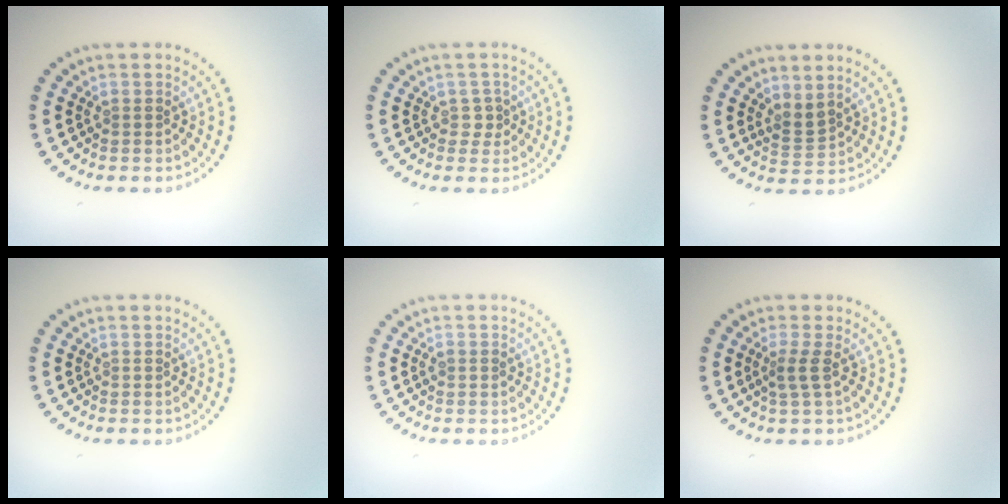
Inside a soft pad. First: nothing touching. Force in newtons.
{"total": 1.1, "press": 0.9, "slide": 0.6}
{"total": 1.9, "press": 1.4, "slide": 1.3}
{"total": 0.0}
{"total": 0.9, "press": 0.9, "slide": 0.1}
{"total": 1.7, "press": 1.2, "slide": 1.3}